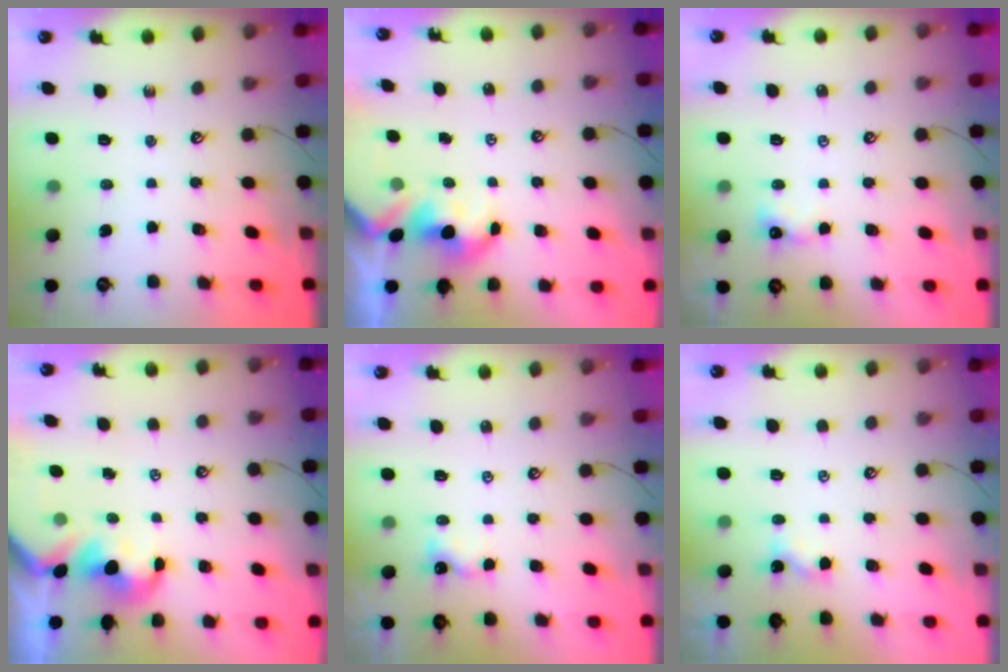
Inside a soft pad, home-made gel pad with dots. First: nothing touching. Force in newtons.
{"total": 2.4, "press": 2.4, "slide": 0.3}
{"total": 1.6, "press": 1.6, "slide": 0.4}
{"total": 0.8, "press": 0.6, "slide": 0.4}
{"total": 0.5, "press": 0.4, "slide": 0.3}
{"total": 3.2, "press": 3.2, "slide": 0.0}